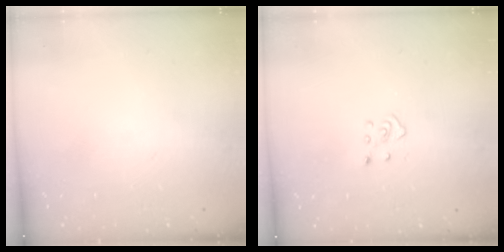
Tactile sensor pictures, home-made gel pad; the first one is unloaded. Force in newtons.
{"total": 3.5, "press": 3.4, "slide": 0.6}